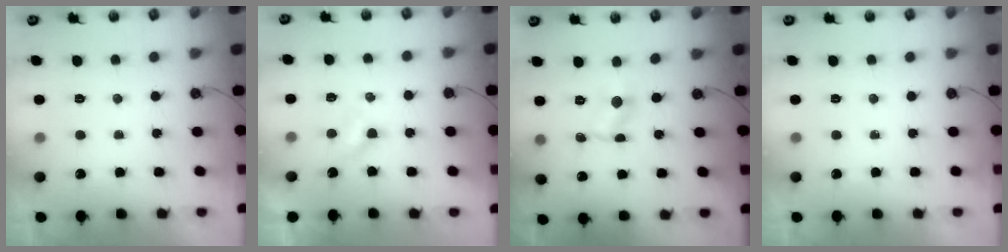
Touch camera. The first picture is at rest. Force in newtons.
{"total": 2.4, "press": 2.4, "slide": 0.6}
{"total": 1.5, "press": 1.5, "slide": 0.2}
{"total": 0.0}